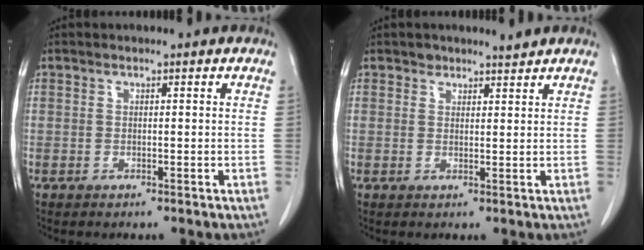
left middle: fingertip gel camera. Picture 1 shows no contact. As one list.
[{"total": 1.4, "force": [1.4, 0.3, -0.2], "torque": [0.002, -0.008, 0.020]}]